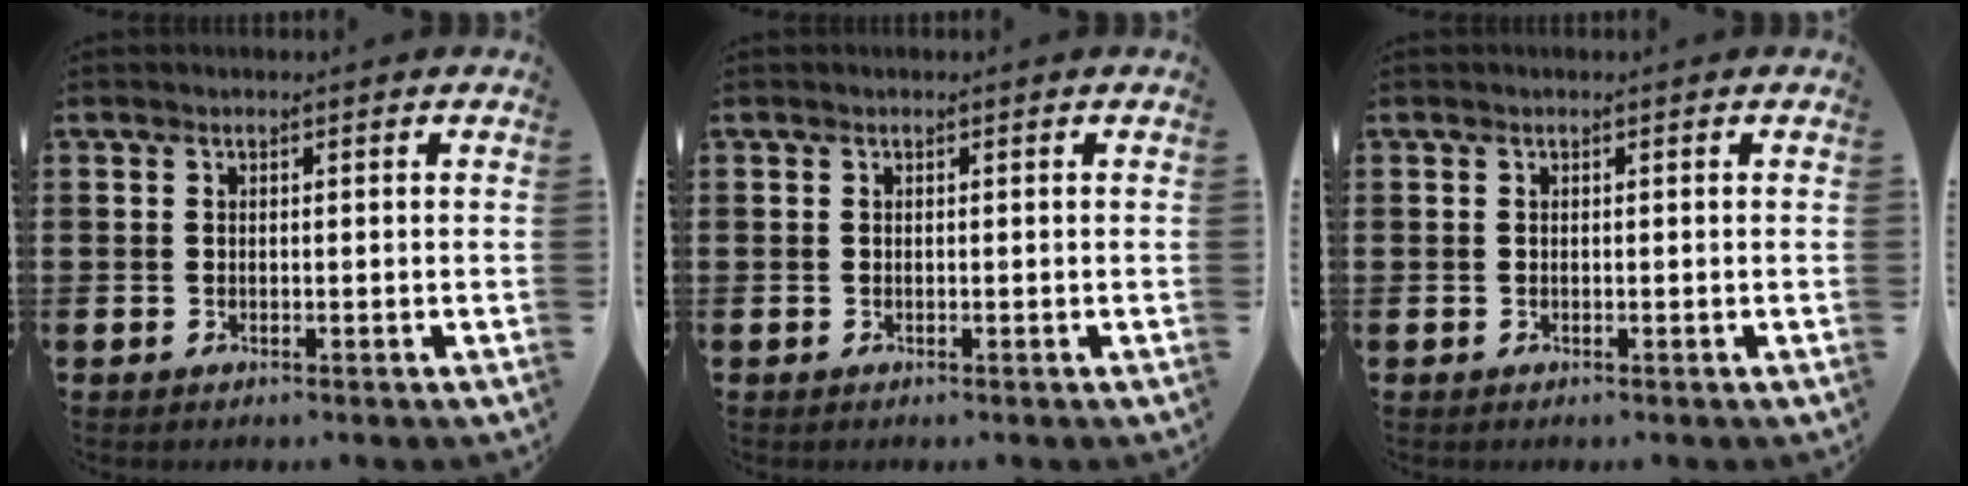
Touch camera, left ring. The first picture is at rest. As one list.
[{"total": 0.0}, {"total": 0.0}]